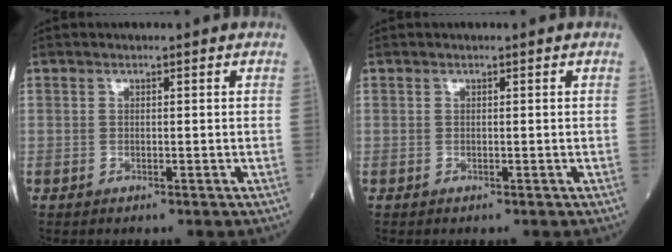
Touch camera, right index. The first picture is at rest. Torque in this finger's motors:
{"motor_torque": [0.00, 0.00, 0.00, 0.00]}